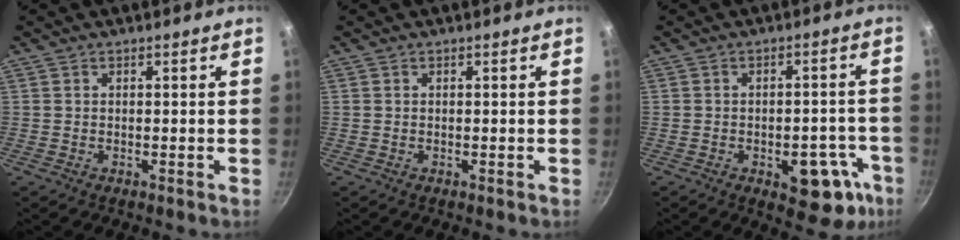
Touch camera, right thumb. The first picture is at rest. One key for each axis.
{"total": 0.0}
{"total": 12.0, "fx": -5.0, "fy": 6.3, "fz": 8.9, "tx": -0.053, "ty": 0.028, "tz": -0.058}